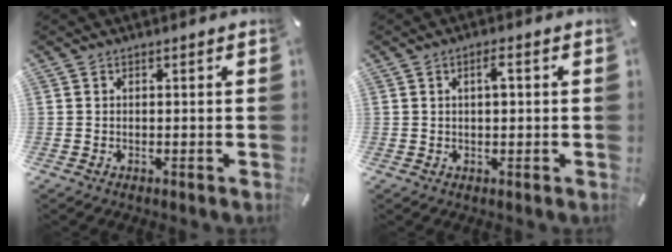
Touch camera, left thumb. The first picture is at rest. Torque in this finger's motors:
{"motor_torque": [-0.11, -0.02, -0.02, 0.00, 0.01]}